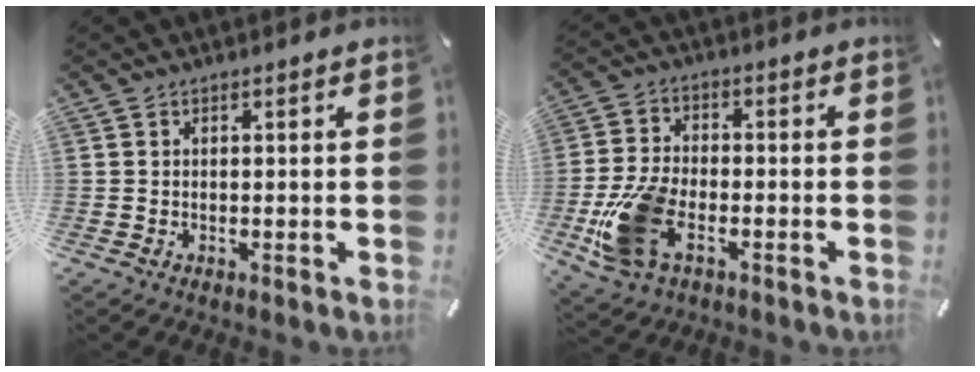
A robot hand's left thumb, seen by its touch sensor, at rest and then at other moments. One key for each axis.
{"total": 13.1, "fx": -4.9, "fy": 7.6, "fz": 9.4, "tx": -0.206, "ty": 0.007, "tz": -0.086}